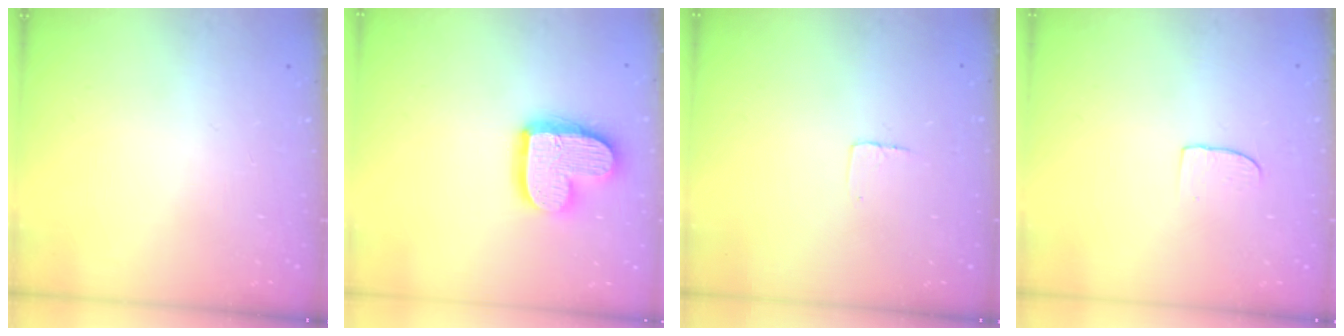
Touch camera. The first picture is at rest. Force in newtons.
{"total": 15.6, "press": 15.5, "slide": 1.3}
{"total": 2.9, "press": 2.9, "slide": 0.2}
{"total": 4.7, "press": 4.7, "slide": 0.4}